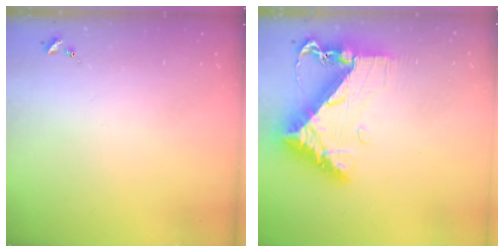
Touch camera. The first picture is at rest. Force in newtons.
{"total": 13.5, "press": 13.5, "slide": 1.4}